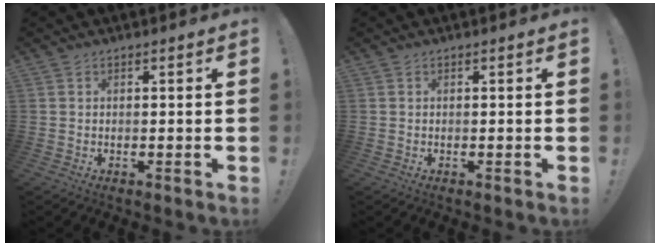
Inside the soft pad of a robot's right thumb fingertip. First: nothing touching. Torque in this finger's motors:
{"motor_torque": [0.00, 0.00, -0.03, -0.01, 0.01]}